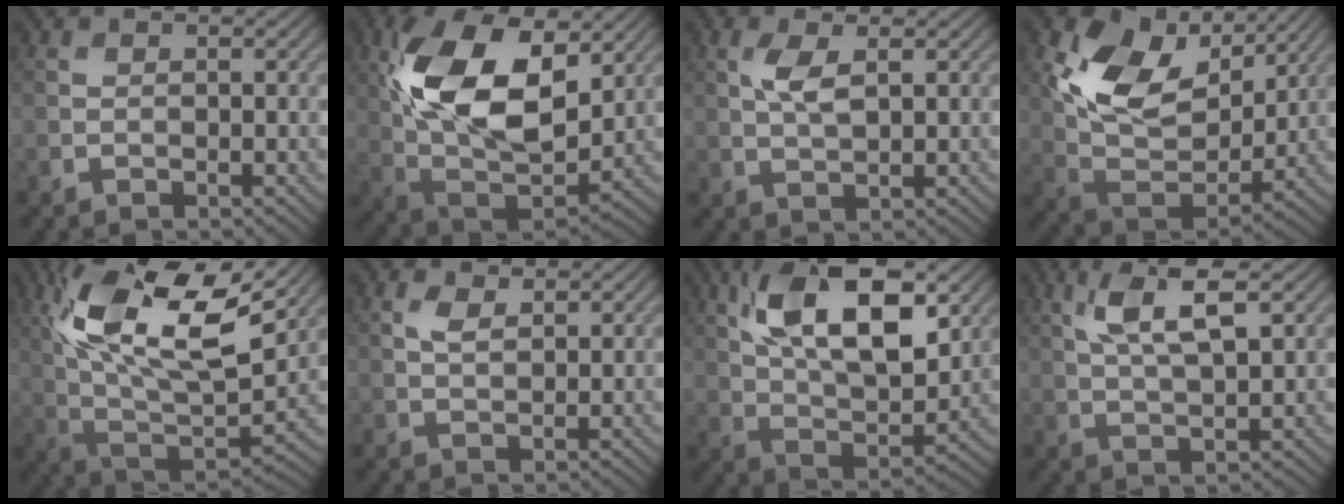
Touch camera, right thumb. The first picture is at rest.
{"total": 15.4, "force": [4.4, 8.3, 12.1], "torque": [-0.253, 0.001, 0.087]}
{"total": 3.4, "force": [1.1, 1.2, 3.0], "torque": [-0.070, 0.003, 0.024]}
{"total": 13.2, "force": [5.4, 8.1, 8.9], "torque": [-0.185, 0.001, 0.102]}
{"total": 18.0, "force": [7.8, 7.1, 14.5], "torque": [-0.309, 0.009, 0.143]}
{"total": 2.2, "force": [1.2, 1.0, 1.6], "torque": [-0.039, 0.003, 0.025]}
{"total": 14.7, "force": [6.2, 6.7, 11.5], "torque": [-0.221, -0.002, 0.113]}
{"total": 7.4, "force": [3.2, 2.0, 6.4], "torque": [-0.134, 0.008, 0.063]}